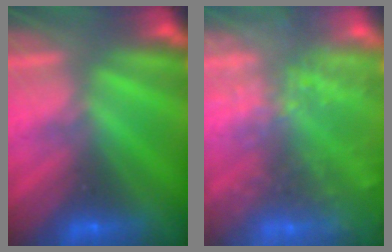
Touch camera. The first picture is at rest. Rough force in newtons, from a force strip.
{"total": 9.0}